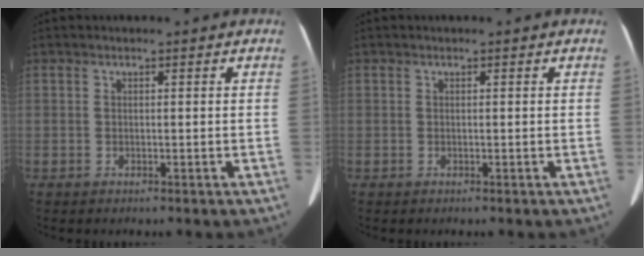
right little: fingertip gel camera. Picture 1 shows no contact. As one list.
[{"total": 0.0}]